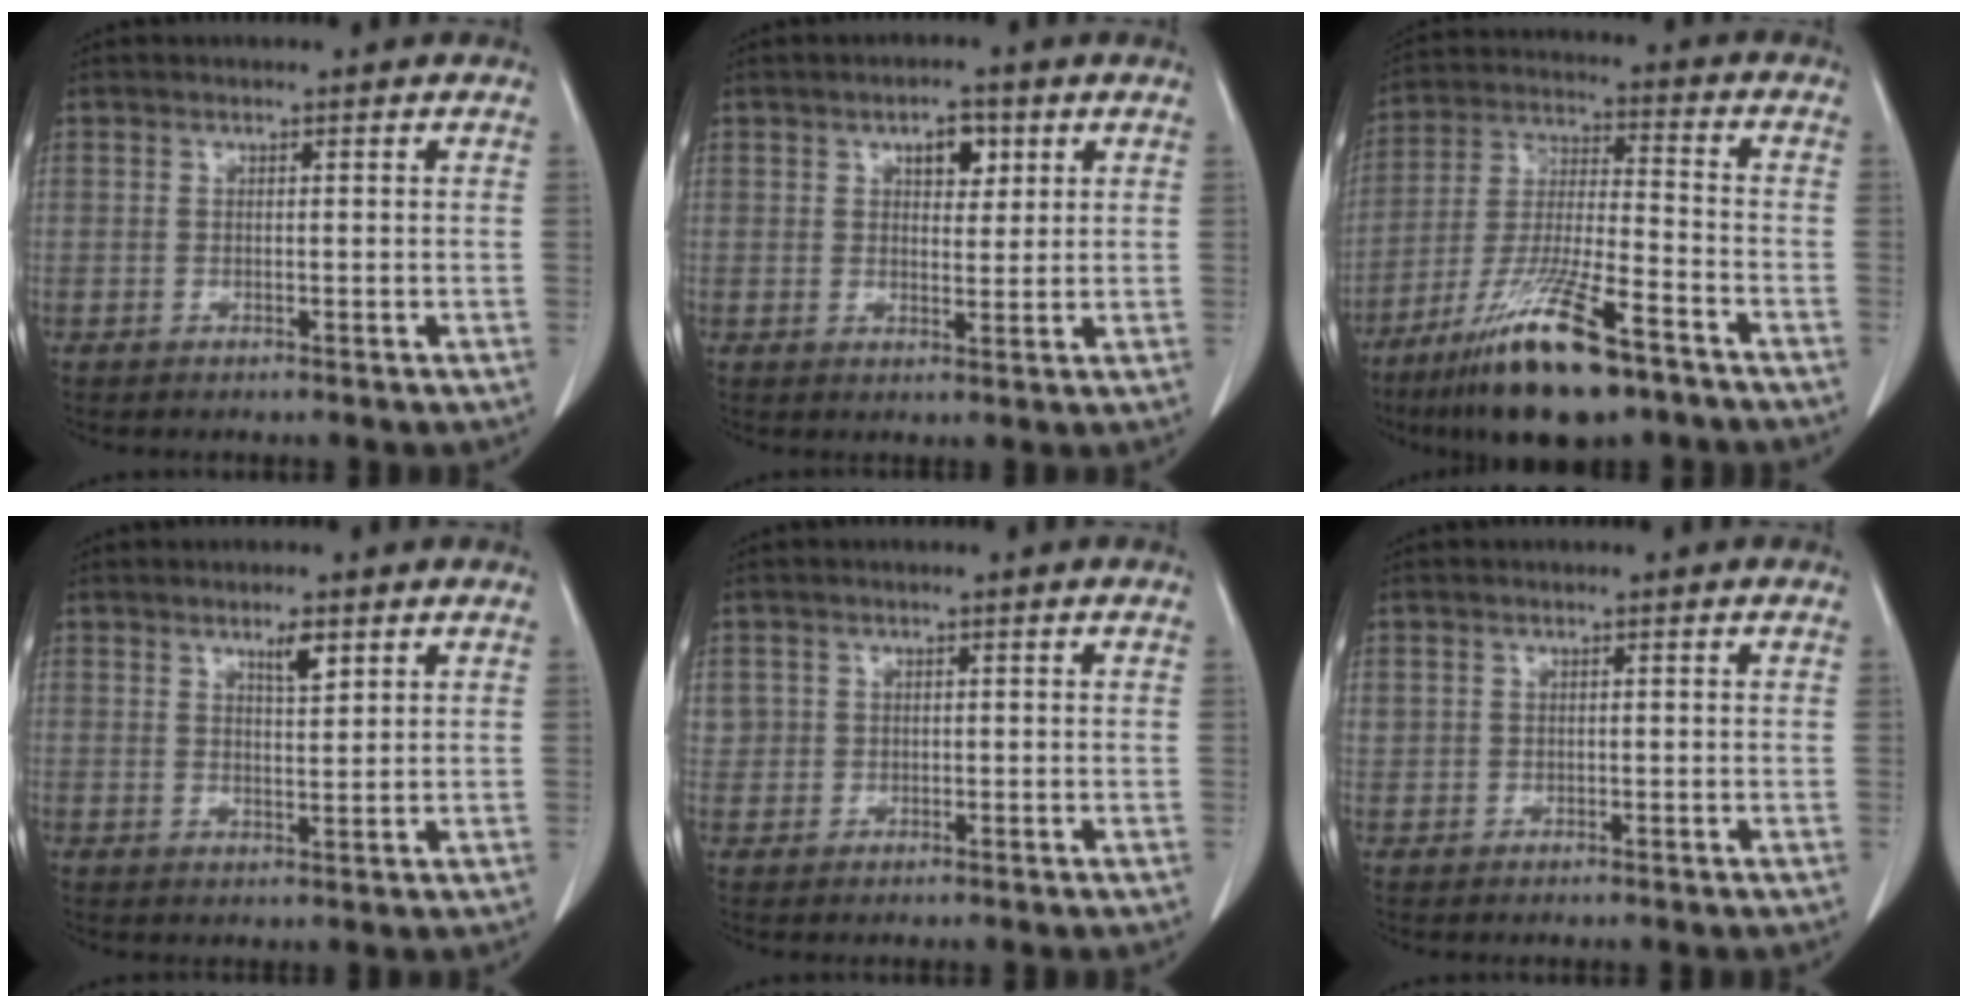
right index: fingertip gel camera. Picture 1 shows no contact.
{"total": 4.4, "force": [2.1, 2.2, 3.2], "torque": [-0.044, 0.002, 0.031]}
{"total": 16.9, "force": [-10.9, 2.8, 12.6], "torque": [-0.247, -0.035, -0.199]}
{"total": 3.3, "force": [2.1, 0.6, 2.5], "torque": [-0.043, -0.004, 0.036]}
{"total": 2.3, "force": [0.6, 2.2, 0.3], "torque": [0.008, 0.008, 0.012]}
{"total": 1.0, "force": [0.4, 0.9, 0.2], "torque": [0.003, 0.010, 0.007]}